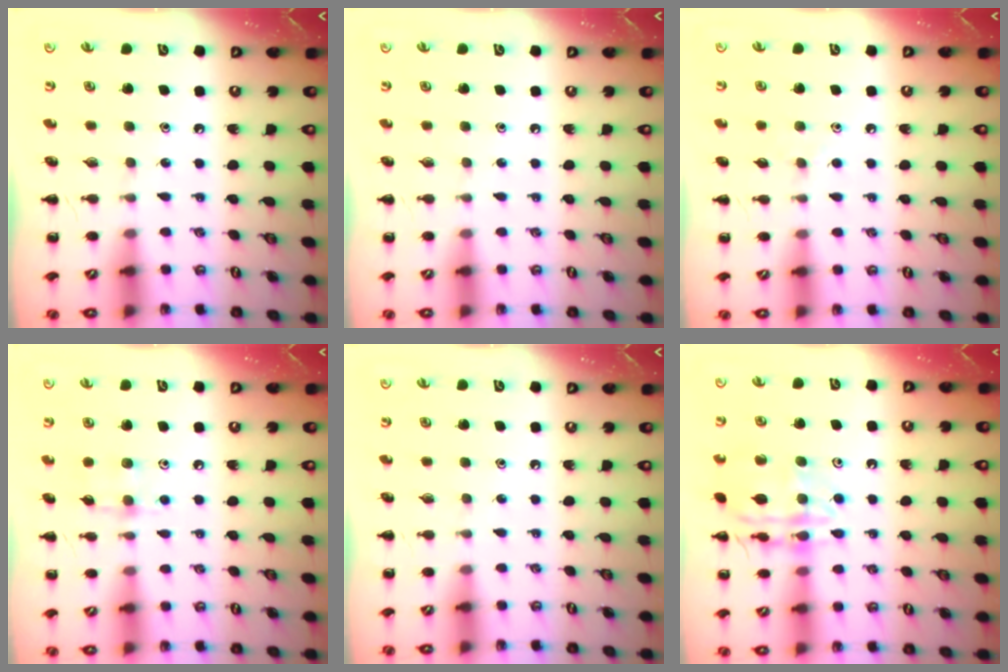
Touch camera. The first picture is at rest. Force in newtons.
{"total": 0.0}
{"total": 3.7, "press": 3.4, "slide": 1.4}
{"total": 5.3, "press": 5.1, "slide": 1.2}
{"total": 0.0}
{"total": 13.8, "press": 13.8, "slide": 1.2}